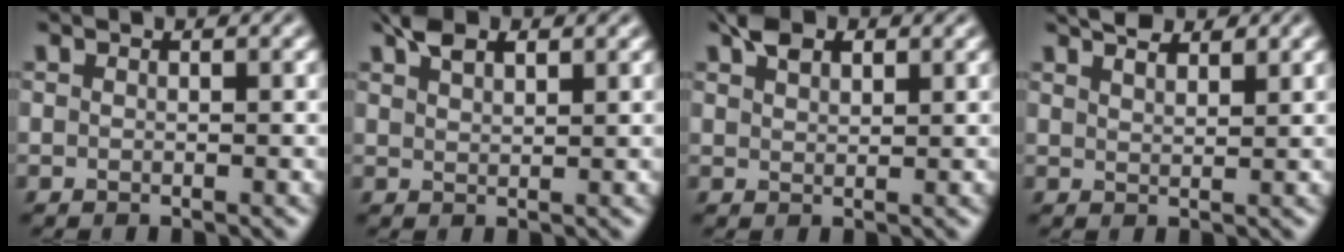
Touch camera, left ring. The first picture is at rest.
{"total": 2.9, "force": [2.0, 1.2, 1.7], "torque": [-0.031, 0.008, 0.038]}
{"total": 2.7, "force": [1.8, 1.4, 1.5], "torque": [-0.028, 0.007, 0.035]}
{"total": 3.2, "force": [2.8, 0.8, 1.4], "torque": [-0.013, 0.004, 0.038]}